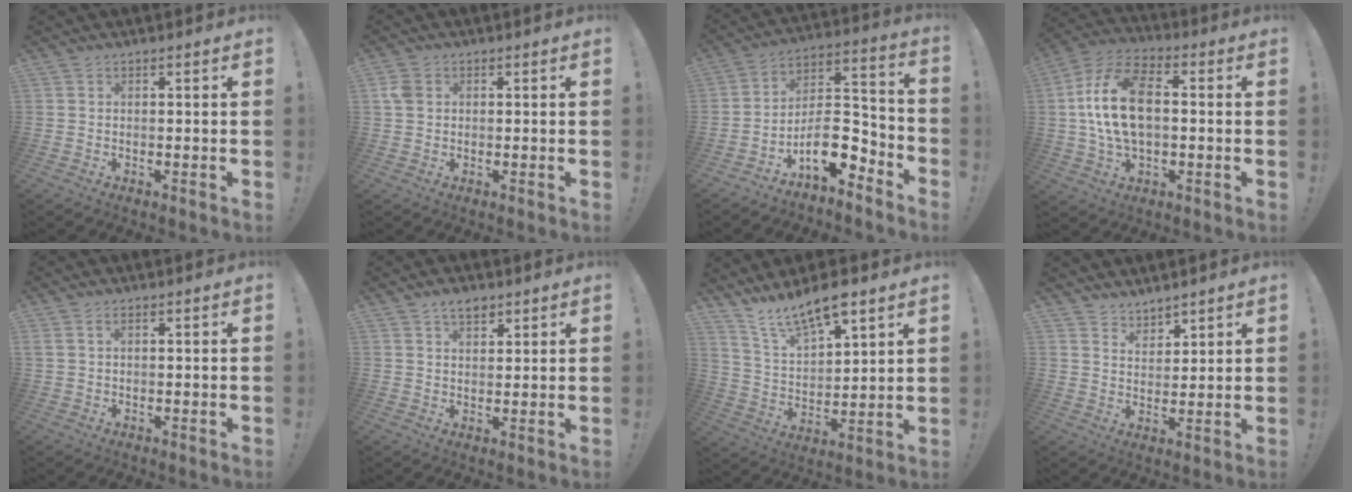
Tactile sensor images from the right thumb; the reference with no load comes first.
{"total": 4.2, "force": [1.1, 3.2, 2.5], "torque": [-0.050, 0.007, 0.022]}
{"total": 13.2, "force": [-7.3, 6.8, 8.6], "torque": [-0.125, 0.037, -0.119]}
{"total": 16.9, "force": [1.0, 10.3, 13.4], "torque": [-0.246, 0.008, 0.016]}
{"total": 1.8, "force": [0.8, 0.9, 1.3], "torque": [-0.031, 0.003, 0.016]}
{"total": 4.9, "force": [3.3, 2.6, 2.5], "torque": [-0.033, -0.015, 0.059]}
{"total": 11.5, "force": [9.8, 3.1, 5.2], "torque": [-0.109, -0.071, 0.178]}
{"total": 4.8, "force": [4.4, 2.0, -0.1], "torque": [0.004, -0.039, 0.083]}